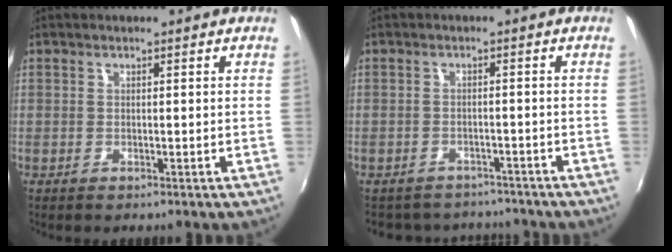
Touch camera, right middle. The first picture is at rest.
{"total": 9.3, "force": [-8.2, 3.8, 2.0], "torque": [-0.052, 0.001, -0.112]}